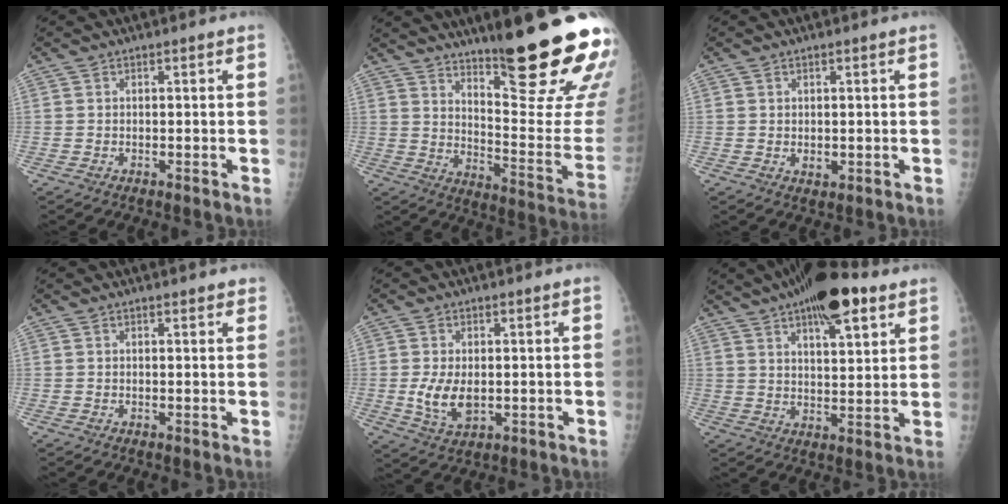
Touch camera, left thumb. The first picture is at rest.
{"total": 25.4, "force": [16.4, 4.0, 19.0], "torque": [-0.236, -0.104, 0.243]}
{"total": 1.8, "force": [0.1, 1.1, 1.4], "torque": [-0.012, -0.008, 0.005]}
{"total": 1.8, "force": [1.5, 0.5, 0.8], "torque": [-0.004, 0.000, 0.015]}
{"total": 6.6, "force": [-0.5, 3.8, 5.4], "torque": [-0.096, -0.015, -0.002]}
{"total": 15.1, "force": [8.8, 5.4, 11.0], "torque": [-0.136, -0.027, 0.133]}